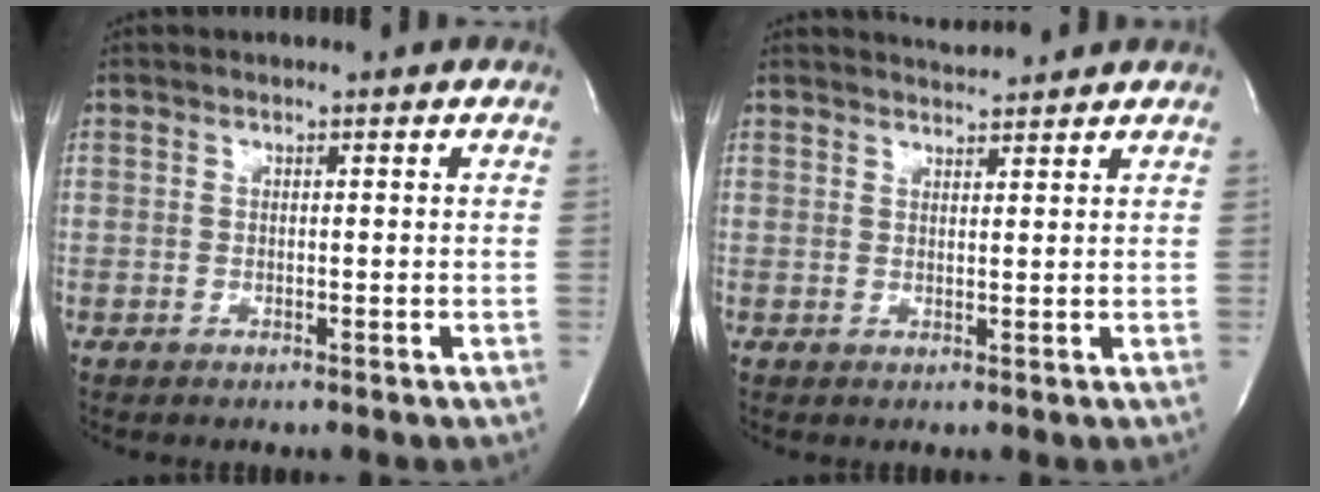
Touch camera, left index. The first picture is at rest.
{"total": 3.1, "force": [3.1, -0.2, 0.2], "torque": [-0.010, 0.008, 0.051]}